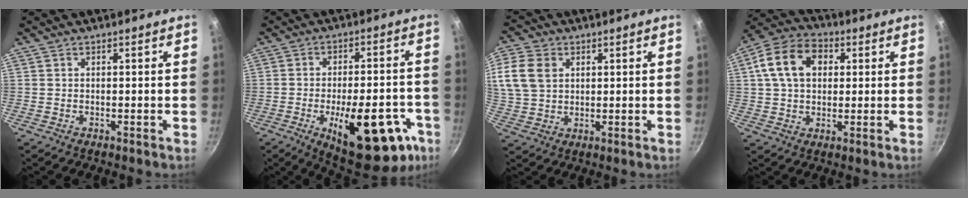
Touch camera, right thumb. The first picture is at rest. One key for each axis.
{"total": 22.7, "fx": -9.2, "fy": 9.7, "fz": 18.3, "tx": -0.209, "ty": 0.024, "tz": -0.115}
{"total": 9.8, "fx": 2.9, "fy": 7.3, "fz": 5.8, "tx": -0.105, "ty": -0.001, "tz": 0.057}
{"total": 12.8, "fx": 3.1, "fy": 9.2, "fz": 8.4, "tx": -0.128, "ty": 0.018, "tz": 0.036}